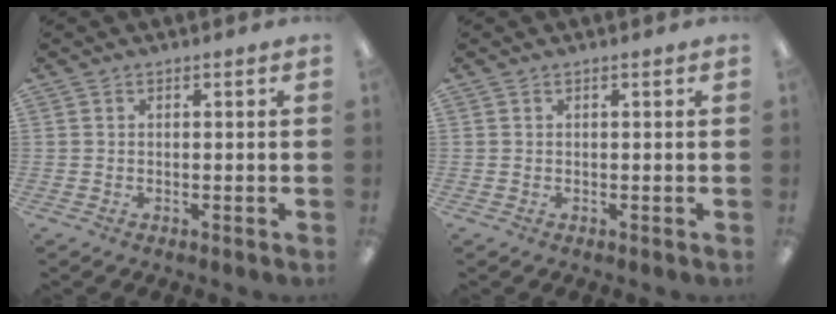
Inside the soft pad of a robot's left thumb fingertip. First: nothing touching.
{"total": 0.0}